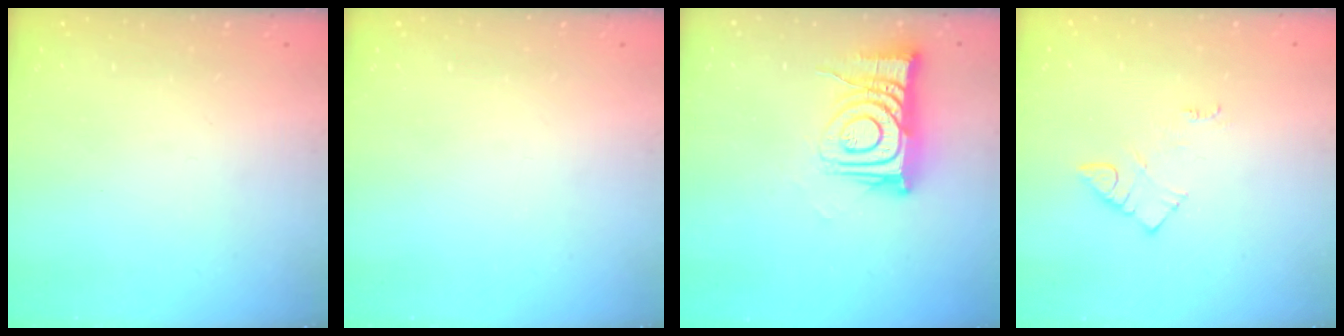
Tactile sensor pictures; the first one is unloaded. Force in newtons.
{"total": 0.0}
{"total": 13.3, "press": 13.2, "slide": 1.1}
{"total": 5.7, "press": 5.7, "slide": 0.6}